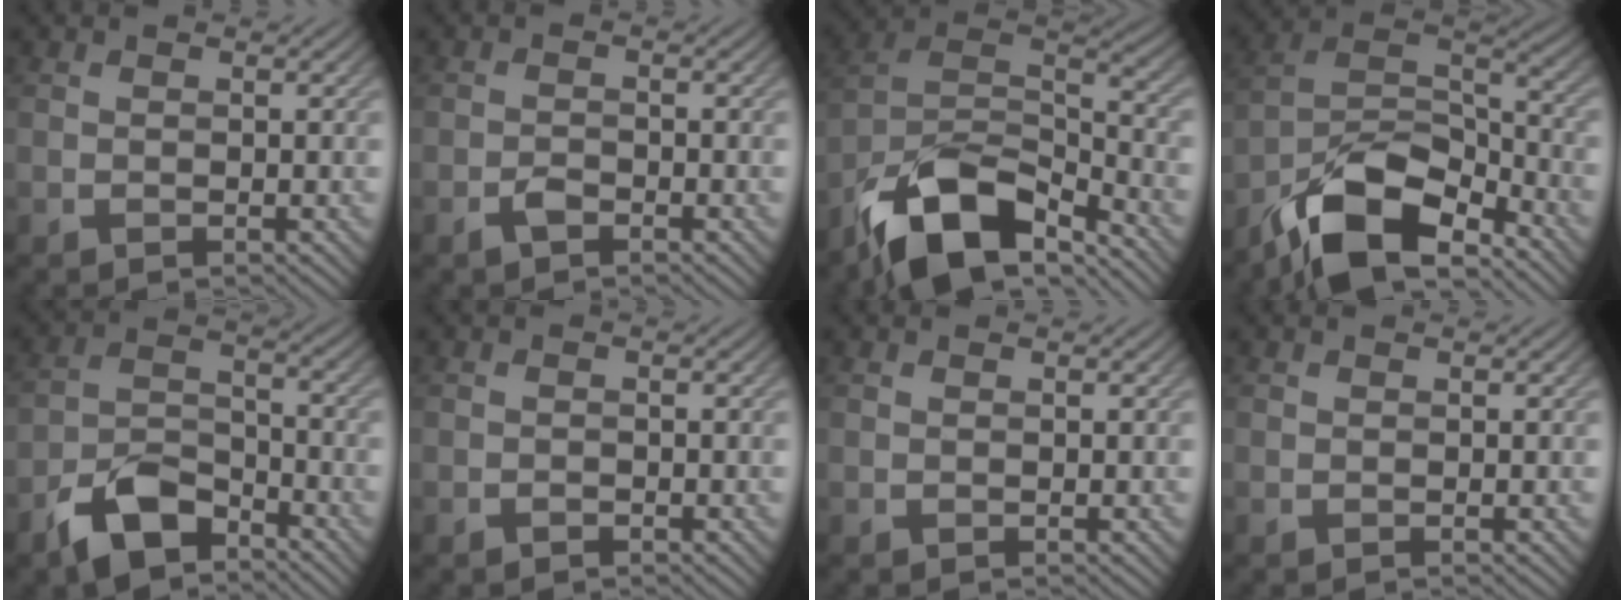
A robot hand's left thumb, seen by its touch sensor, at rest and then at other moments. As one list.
[{"total": 1.6, "force": [-1.1, 0.8, 0.8], "torque": [-0.014, 0.002, -0.024]}, {"total": 13.7, "force": [-9.4, 5.9, 8.0], "torque": [-0.159, -0.015, -0.182]}, {"total": 13.5, "force": [-9.8, 5.2, 7.8], "torque": [-0.150, -0.014, -0.190]}, {"total": 8.3, "force": [-5.8, 4.0, 4.4], "torque": [-0.083, -0.002, -0.127]}, {"total": 0.7, "force": [-0.6, 0.3, 0.2], "torque": [-0.001, 0.001, -0.010]}, {"total": 0.0}, {"total": 0.0}]